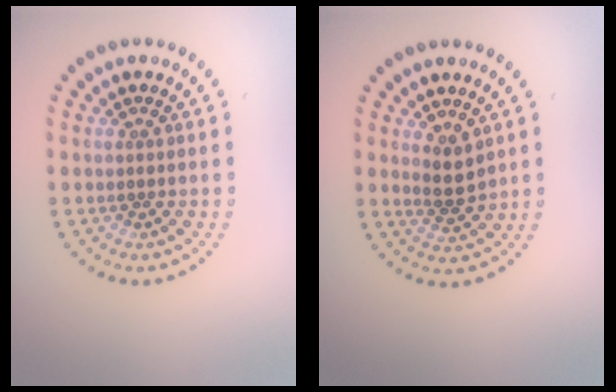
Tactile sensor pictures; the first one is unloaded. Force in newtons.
{"total": 2.0, "press": 1.8, "slide": 0.9}